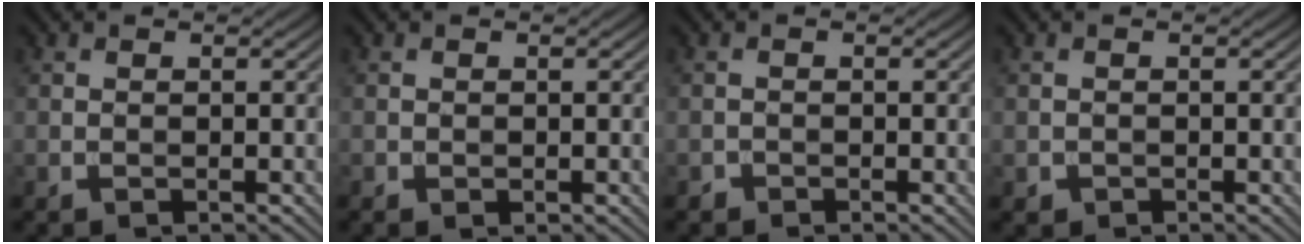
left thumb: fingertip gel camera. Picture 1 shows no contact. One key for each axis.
{"total": 0.5, "fx": -0.1, "fy": 0.5, "fz": 0.2, "tx": -0.003, "ty": -0.005, "tz": -0.002}
{"total": 0.7, "fx": -0.6, "fy": 0.4, "fz": 0.0, "tx": 0.001, "ty": -0.003, "tz": -0.012}
{"total": 0.8, "fx": -0.4, "fy": 0.7, "fz": 0.2, "tx": -0.001, "ty": -0.006, "tz": -0.008}